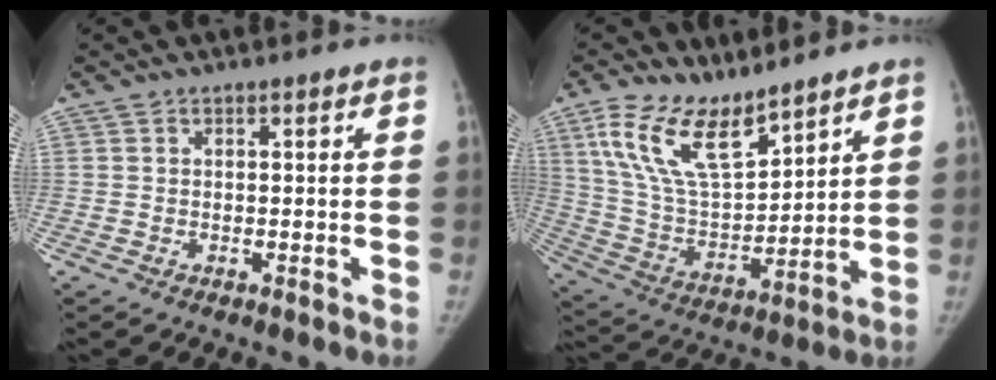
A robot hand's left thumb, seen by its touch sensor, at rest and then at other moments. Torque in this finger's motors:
{"motor_torque": [1.64, 1.76, 1.05, -1.36, 0.37]}